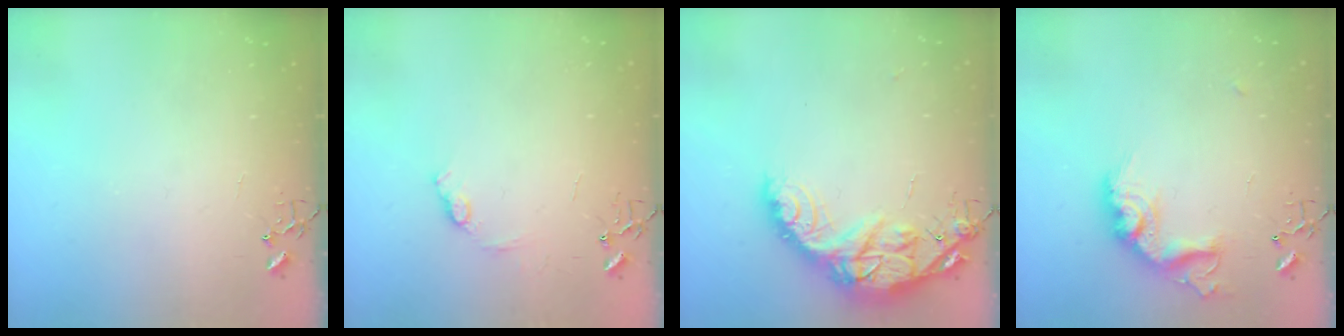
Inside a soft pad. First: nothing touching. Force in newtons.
{"total": 7.2, "press": 7.1, "slide": 0.8}
{"total": 17.5, "press": 17.4, "slide": 1.4}
{"total": 16.9, "press": 16.9, "slide": 1.2}